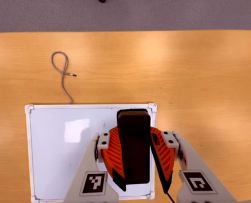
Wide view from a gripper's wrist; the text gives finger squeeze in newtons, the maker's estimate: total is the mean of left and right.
{"total": 10.8, "left": 10.1, "right": 11.6}